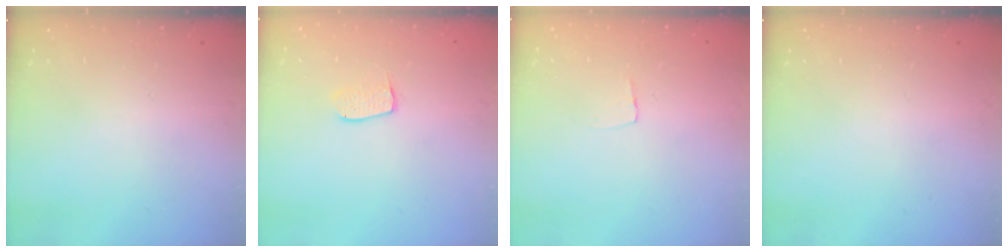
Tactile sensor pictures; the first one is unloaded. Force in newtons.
{"total": 5.5, "press": 5.5, "slide": 0.4}
{"total": 3.3, "press": 3.3, "slide": 0.2}
{"total": 0.0}